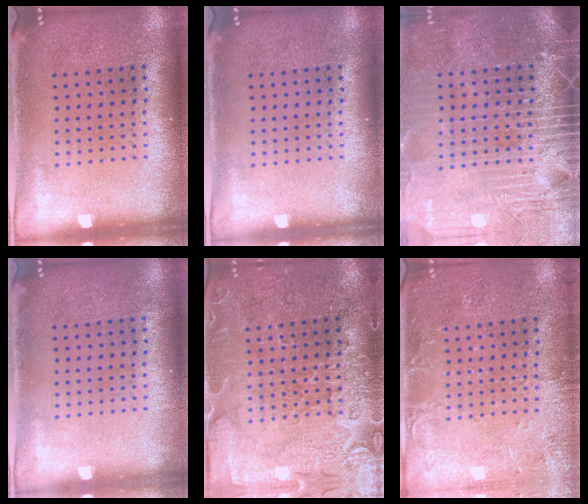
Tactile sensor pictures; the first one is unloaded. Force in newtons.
{"total": 0.0}
{"total": 4.2, "press": 3.7, "slide": 1.9}
{"total": 0.0}
{"total": 3.5, "press": 3.4, "slide": 1.0}
{"total": 2.9, "press": 2.9, "slide": 0.4}